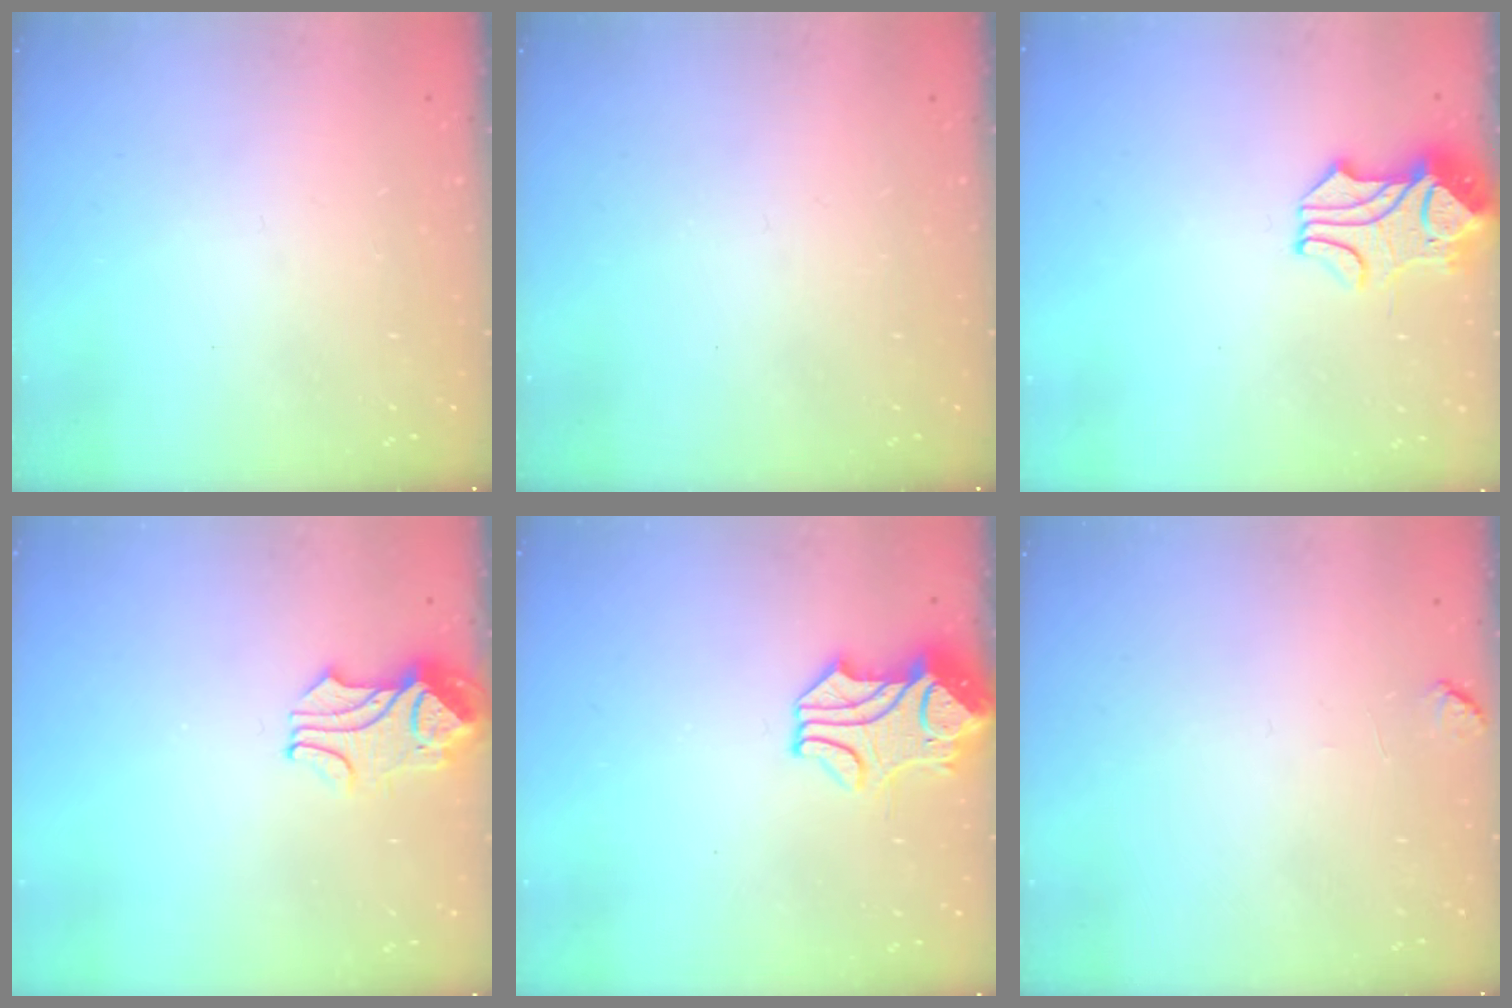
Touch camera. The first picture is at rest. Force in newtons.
{"total": 0.0}
{"total": 2.3, "press": 2.0, "slide": 1.1}
{"total": 2.1, "press": 2.0, "slide": 0.7}
{"total": 2.0, "press": 1.7, "slide": 1.1}
{"total": 1.1, "press": 0.9, "slide": 0.5}